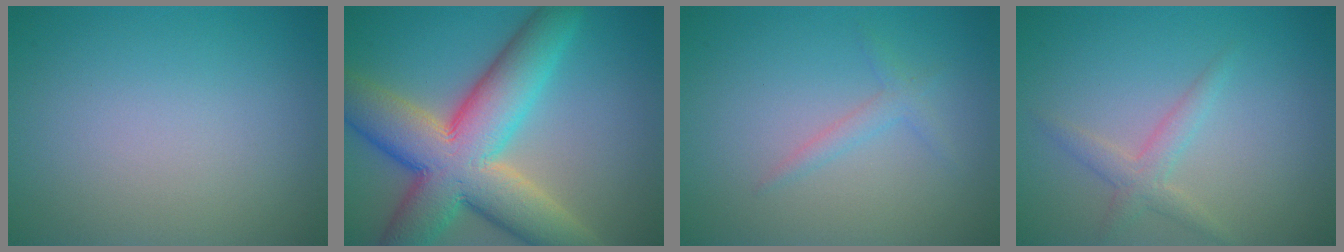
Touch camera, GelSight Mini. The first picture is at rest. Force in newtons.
{"total": 12.6, "press": 12.5, "slide": 0.7}
{"total": 1.3, "press": 1.3, "slide": 0.1}
{"total": 2.0, "press": 2.0, "slide": 0.0}